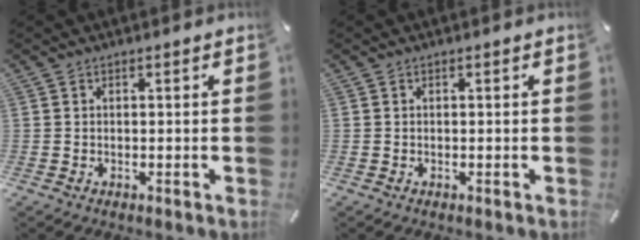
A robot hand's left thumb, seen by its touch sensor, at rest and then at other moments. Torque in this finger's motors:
{"motor_torque": [0.02, 0.02, 0.00, 0.00, 0.00]}